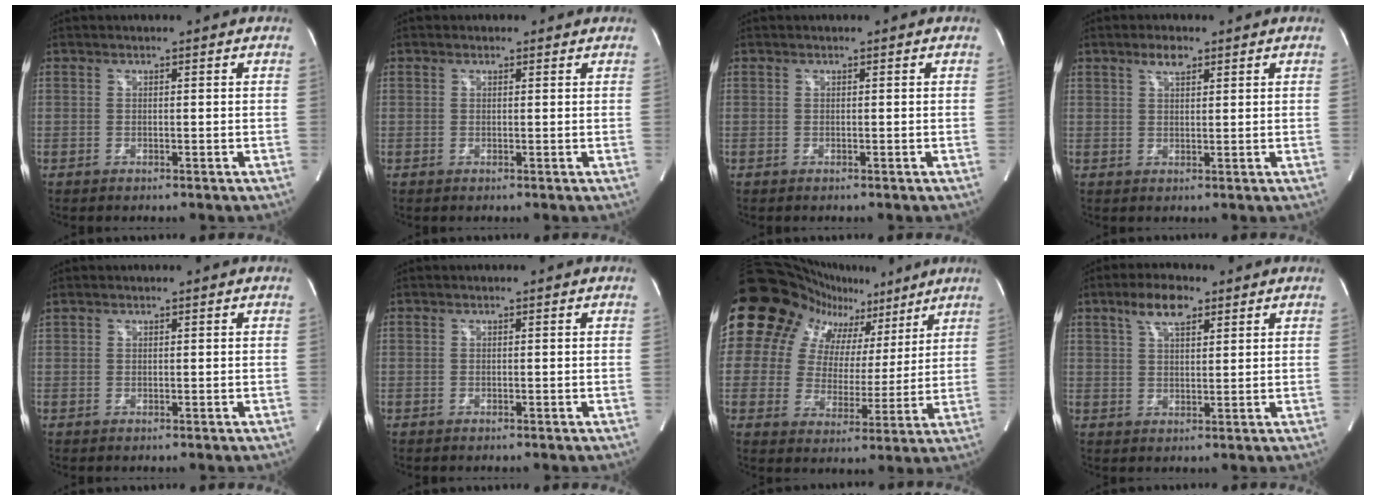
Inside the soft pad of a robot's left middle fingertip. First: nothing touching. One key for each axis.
{"total": 1.0, "fx": 0.7, "fy": 0.7, "fz": 0.1, "tx": -0.003, "ty": 0.009, "tz": 0.006}
{"total": 0.0}
{"total": 2.7, "fx": 1.8, "fy": 1.0, "fz": 1.8, "tx": -0.038, "ty": 0.007, "tz": 0.034}
{"total": 0.9, "fx": 0.9, "fy": 0.2, "fz": -0.1, "tx": -0.011, "ty": 0.016, "tz": 0.025}
{"total": 0.0}
{"total": 18.1, "fx": 11.6, "fy": 12.7, "fz": 5.7, "tx": -0.100, "ty": 0.059, "tz": 0.165}
{"total": 5.9, "fx": 3.6, "fy": 2.1, "fz": 4.2, "tx": -0.082, "ty": 0.013, "tz": 0.065}